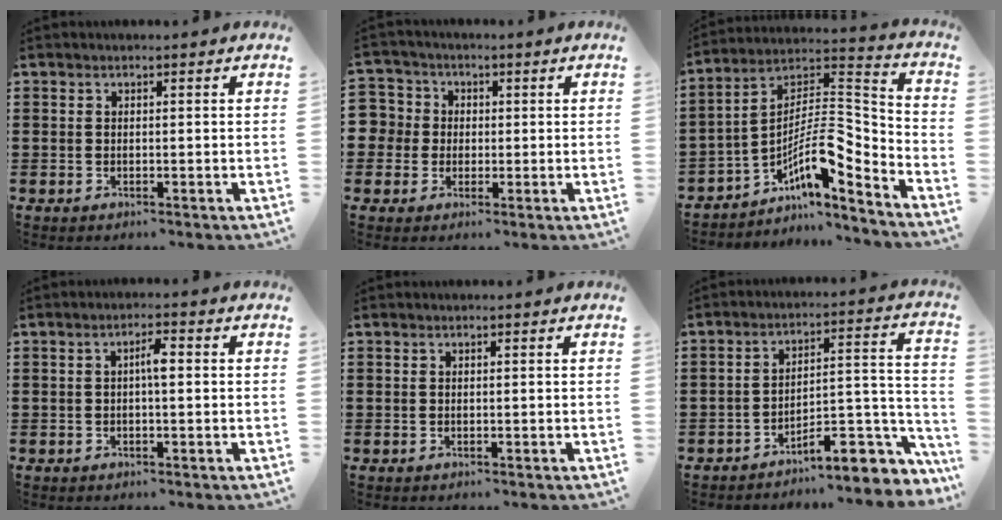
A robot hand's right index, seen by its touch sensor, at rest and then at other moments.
{"total": 4.3, "force": [-0.2, 4.3, 0.2], "torque": [-0.040, 0.007, -0.012]}
{"total": 10.3, "force": [-4.5, 3.4, 8.6], "torque": [-0.170, -0.020, -0.096]}
{"total": 2.6, "force": [0.0, 0.6, 2.5], "torque": [-0.048, 0.004, -0.002]}
{"total": 0.0}
{"total": 8.1, "force": [-6.1, 2.7, 4.6], "torque": [-0.049, 0.004, -0.115]}